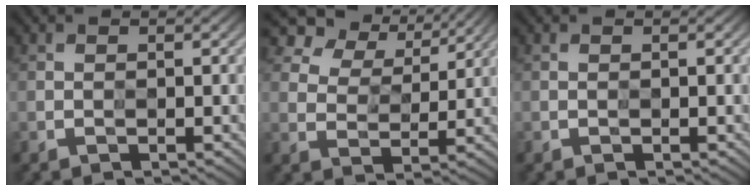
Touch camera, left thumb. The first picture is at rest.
{"total": 7.6, "force": [5.9, 4.1, 2.6], "torque": [-0.058, 0.008, 0.097]}
{"total": 0.0}